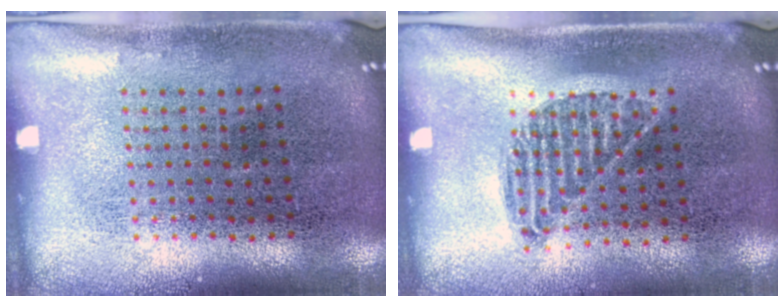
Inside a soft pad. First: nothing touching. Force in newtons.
{"total": 0.9, "press": 0.8, "slide": 0.5}